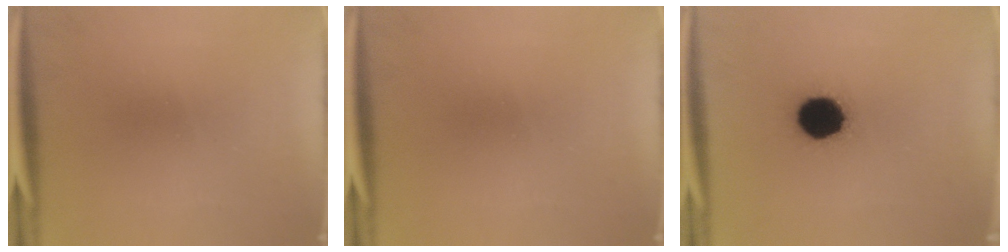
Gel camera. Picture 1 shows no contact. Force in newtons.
{"total": 0.0}
{"total": 13.8}